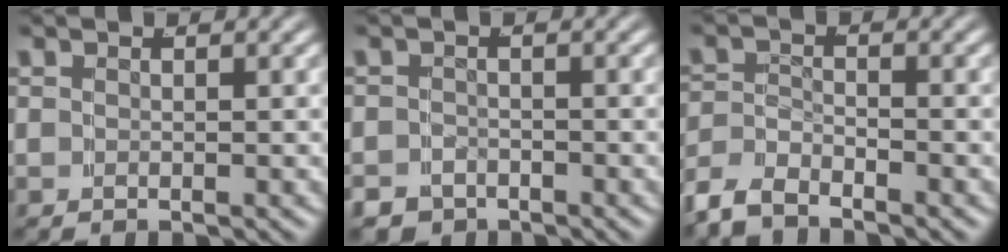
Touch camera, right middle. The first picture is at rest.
{"total": 3.1, "force": [-2.5, 1.8, 0.2], "torque": [-0.001, -0.018, -0.039]}
{"total": 3.6, "force": [-3.0, 1.5, 1.2], "torque": [-0.037, -0.011, -0.052]}